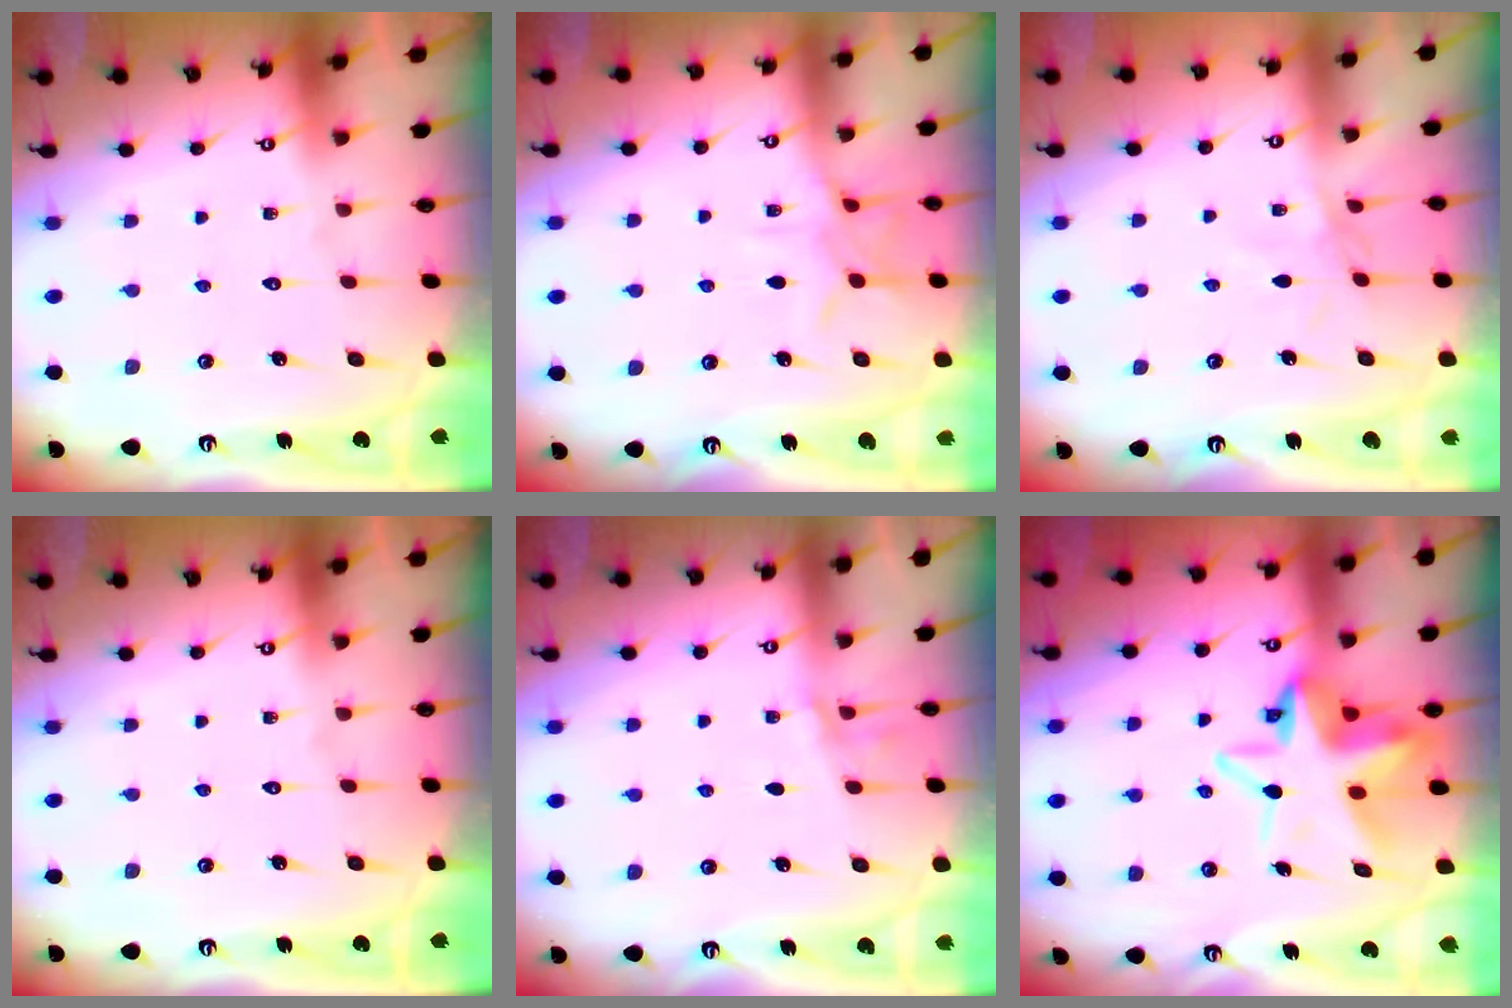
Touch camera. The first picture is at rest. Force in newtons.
{"total": 8.5, "press": 8.5, "slide": 0.6}
{"total": 2.0, "press": 1.9, "slide": 0.4}
{"total": 0.0}
{"total": 3.0, "press": 3.0, "slide": 0.4}
{"total": 12.0, "press": 11.8, "slide": 2.1}